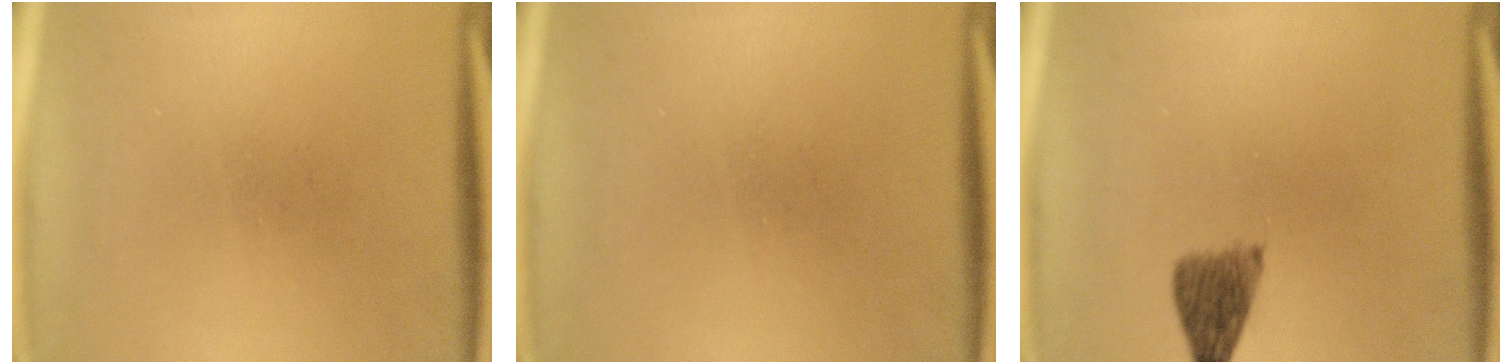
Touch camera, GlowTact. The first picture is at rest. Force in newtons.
{"total": 0.0}
{"total": 4.5}